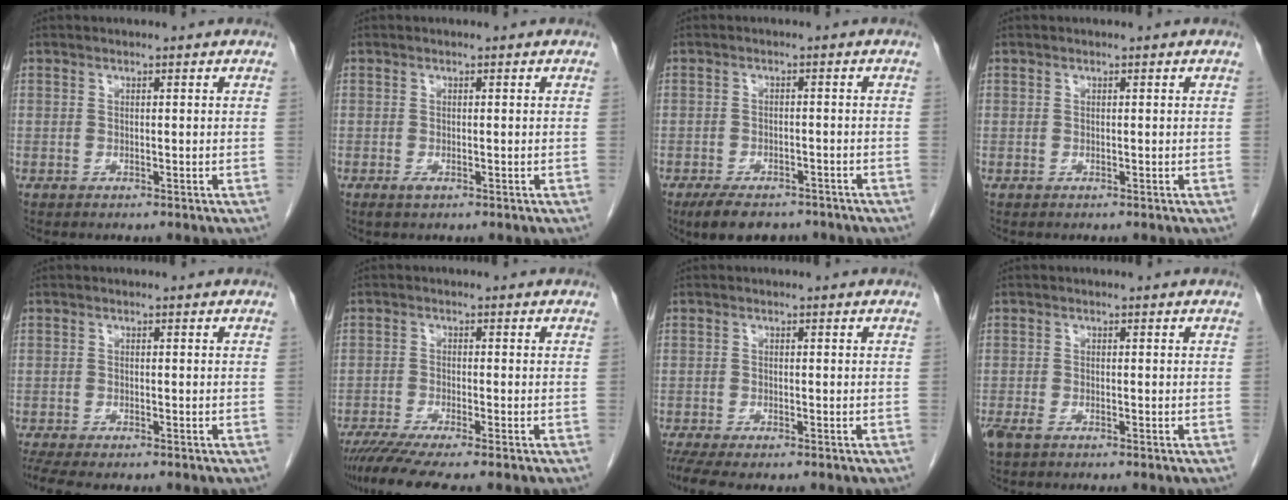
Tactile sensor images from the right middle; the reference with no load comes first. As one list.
[{"total": 0.9, "force": [-0.5, 0.3, 0.7], "torque": [-0.013, -0.002, -0.005]}, {"total": 8.3, "force": [-6.5, 3.5, 3.8], "torque": [-0.055, -0.002, -0.094]}, {"total": 0.0}, {"total": 6.6, "force": [-5.4, 1.6, 3.4], "torque": [-0.054, -0.009, -0.086]}, {"total": 7.5, "force": [-6.1, -0.5, 4.3], "torque": [-0.064, -0.021, -0.102]}, {"total": 5.8, "force": [-4.6, 1.3, 3.3], "torque": [-0.055, -0.011, -0.077]}, {"total": 2.3, "force": [-1.6, 0.8, 1.5], "torque": [-0.033, -0.005, -0.028]}]